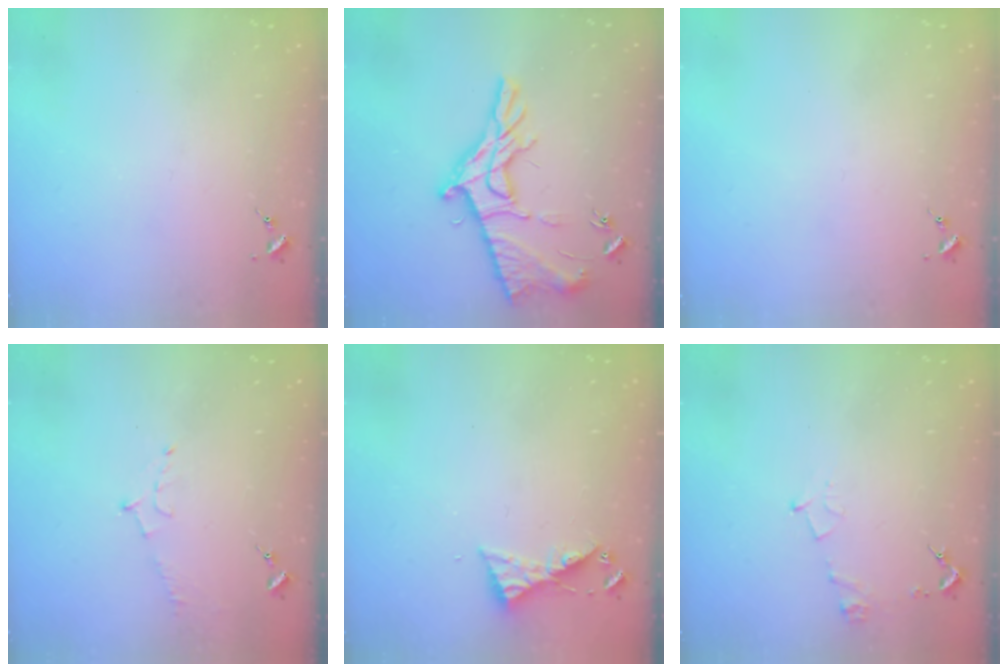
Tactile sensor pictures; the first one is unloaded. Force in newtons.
{"total": 17.4, "press": 17.3, "slide": 0.9}
{"total": 0.0}
{"total": 5.7, "press": 5.7, "slide": 0.6}
{"total": 5.2, "press": 5.2, "slide": 0.4}
{"total": 6.2, "press": 6.2, "slide": 0.7}